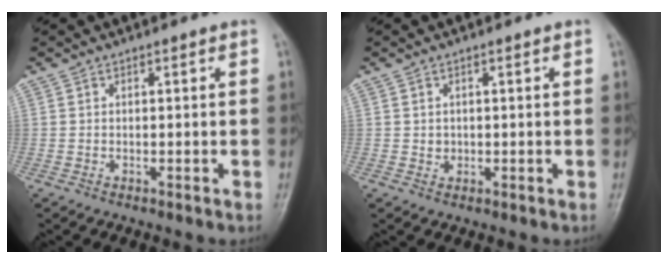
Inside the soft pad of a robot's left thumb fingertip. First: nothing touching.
{"total": 1.3, "force": [0.2, 1.2, 0.5], "torque": [-0.002, 0.000, 0.006]}